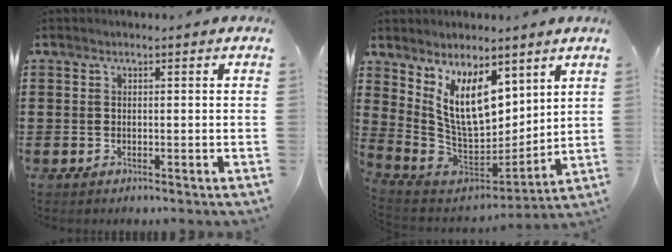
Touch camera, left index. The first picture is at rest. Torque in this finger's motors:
{"motor_torque": [1.72, 0.42, 1.05, 0.21]}